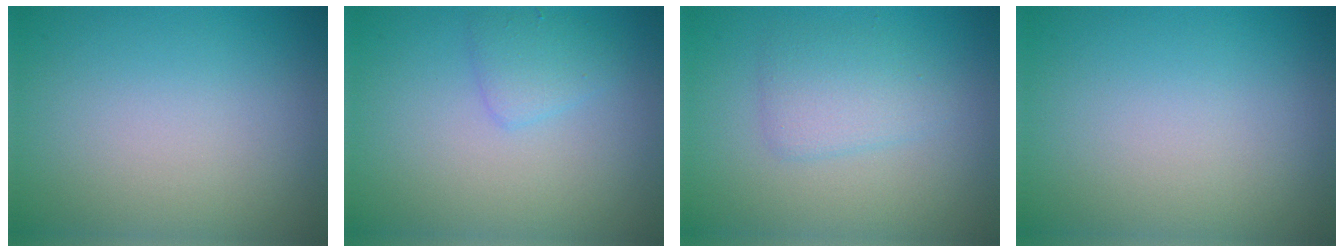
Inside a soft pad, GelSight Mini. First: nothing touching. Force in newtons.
{"total": 1.7, "press": 1.7, "slide": 0.0}
{"total": 2.5, "press": 2.5, "slide": 0.1}
{"total": 0.0}